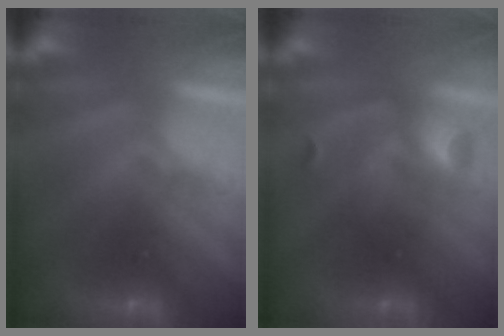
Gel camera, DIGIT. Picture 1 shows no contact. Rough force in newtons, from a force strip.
{"total": 2.8}